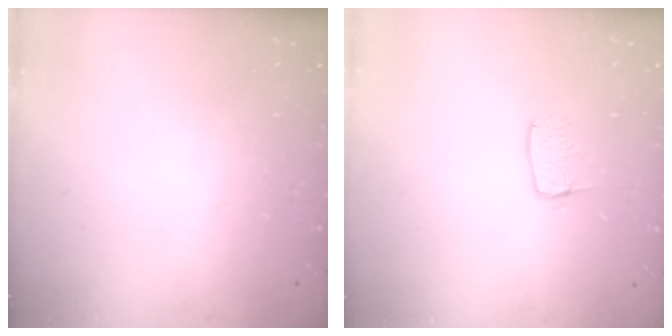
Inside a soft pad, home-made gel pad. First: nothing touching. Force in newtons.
{"total": 5.5, "press": 5.5, "slide": 0.2}